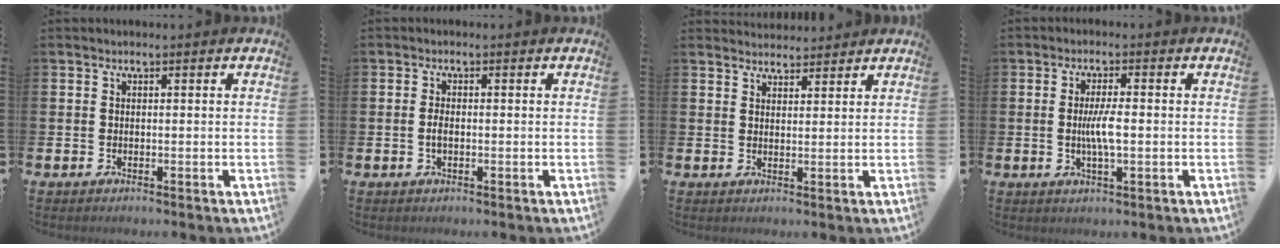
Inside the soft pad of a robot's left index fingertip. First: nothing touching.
{"total": 1.6, "force": [-0.2, 0.8, 1.4], "torque": [-0.018, 0.000, -0.007]}
{"total": 3.0, "force": [2.9, 0.7, -0.4], "torque": [0.003, -0.013, 0.054]}
{"total": 3.7, "force": [-0.2, 0.9, 3.6], "torque": [-0.059, -0.002, -0.008]}